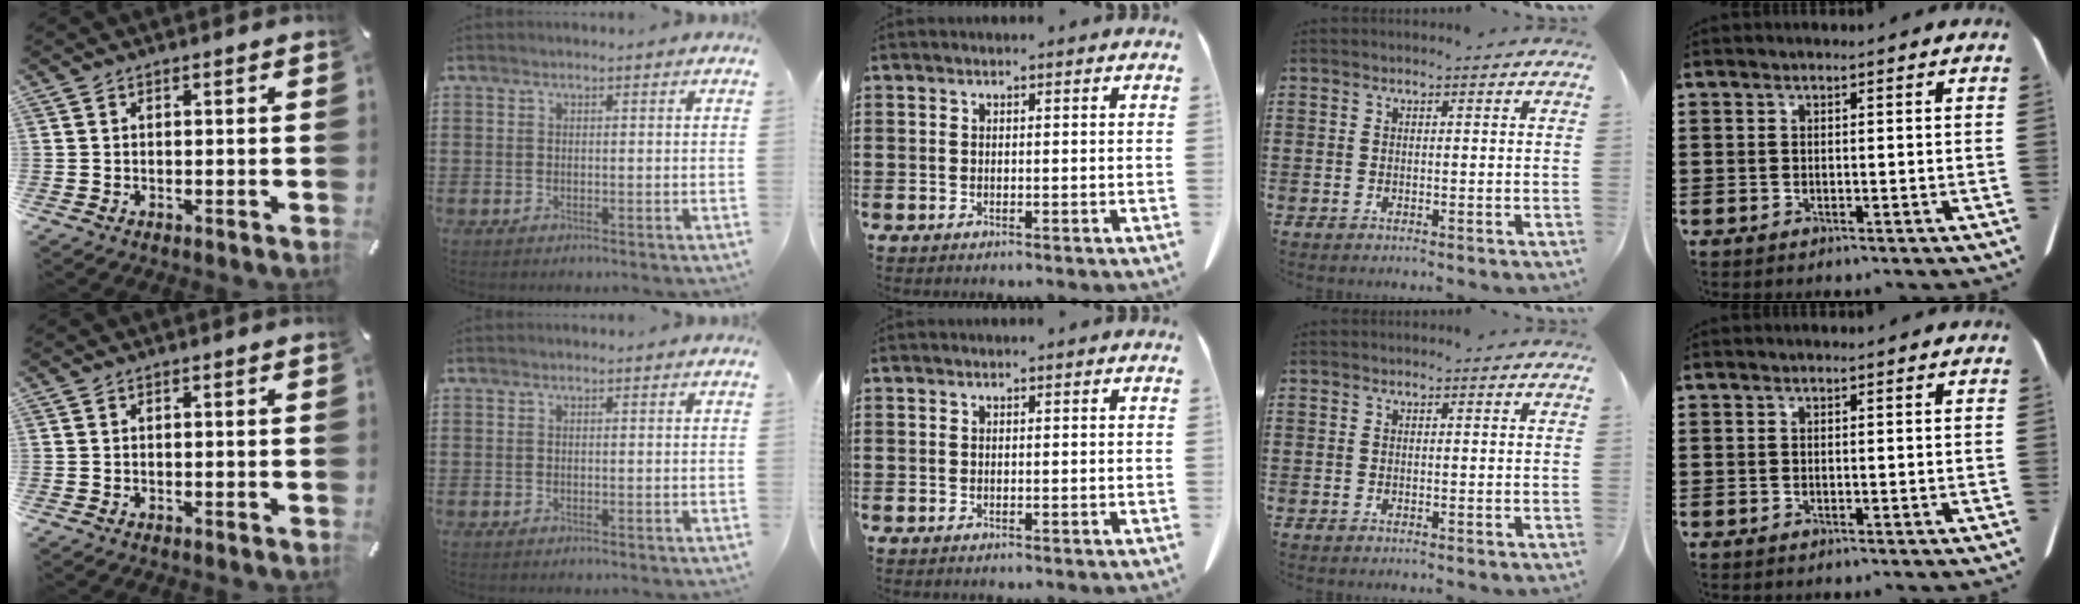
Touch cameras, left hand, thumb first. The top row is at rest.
{}